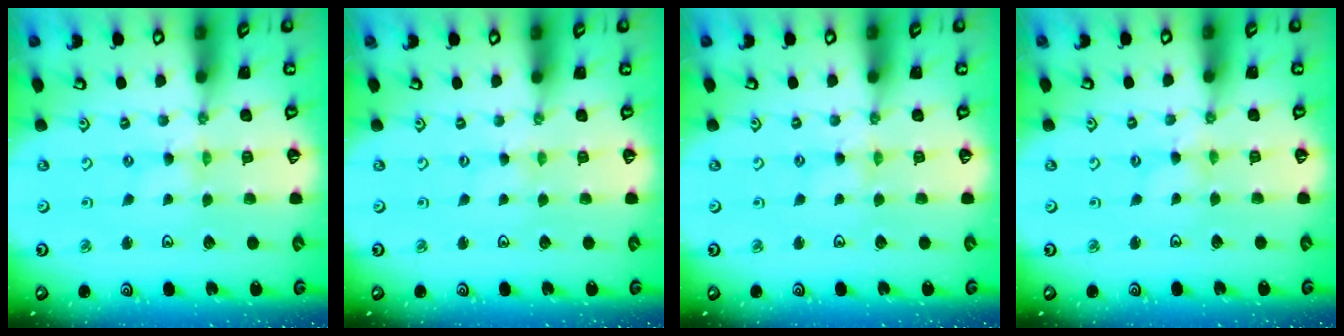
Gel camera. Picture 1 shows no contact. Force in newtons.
{"total": 0.0}
{"total": 2.8, "press": 2.8, "slide": 0.4}
{"total": 0.0}